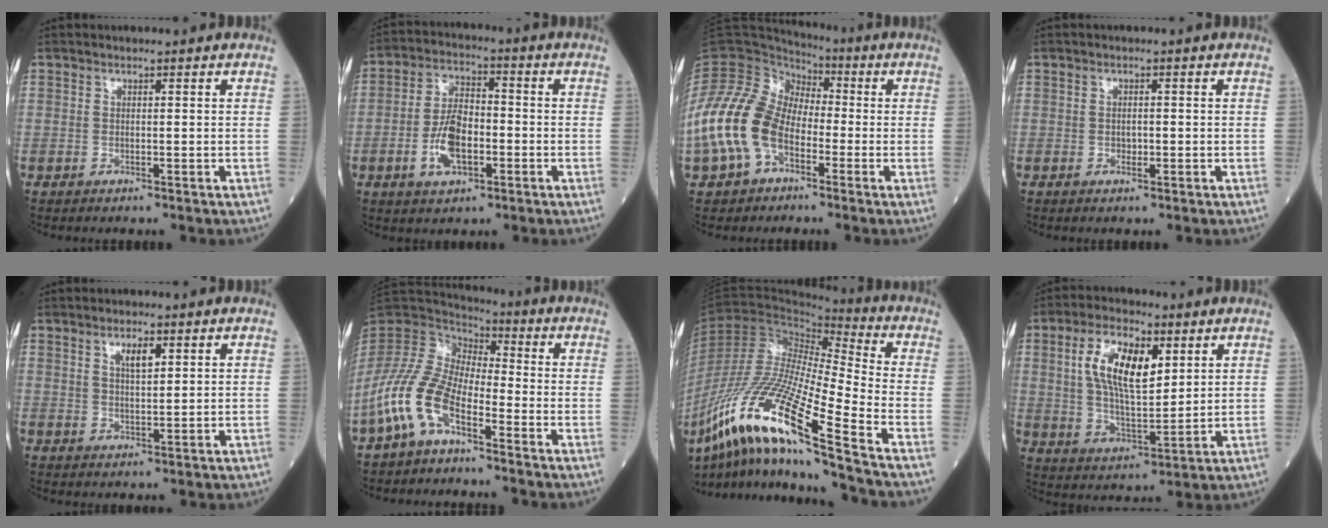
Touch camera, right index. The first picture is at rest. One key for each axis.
{"total": 8.2, "fx": -2.5, "fy": 4.0, "fz": 6.8, "tx": -0.140, "ty": 0.009, "tz": -0.045}
{"total": 12.8, "fx": -4.0, "fy": 8.6, "fz": 8.5, "tx": -0.214, "ty": 0.022, "tz": -0.081}
{"total": 1.0, "fx": -0.3, "fy": 0.7, "fz": 0.6, "tx": -0.011, "ty": 0.001, "tz": -0.003}
{"total": 3.1, "fx": 1.6, "fy": 0.9, "fz": 2.5, "tx": -0.045, "ty": 0.001, "tz": 0.029}
{"total": 10.8, "fx": -5.6, "fy": 4.7, "fz": 7.9, "tx": -0.189, "ty": 0.008, "tz": -0.119}
{"total": 21.9, "fx": -13.4, "fy": -0.1, "fz": 17.4, "tx": -0.362, "ty": -0.050, "tz": -0.253}
{"total": 11.5, "fx": 4.0, "fy": 4.4, "fz": 9.9, "tx": -0.196, "ty": 0.010, "tz": 0.078}